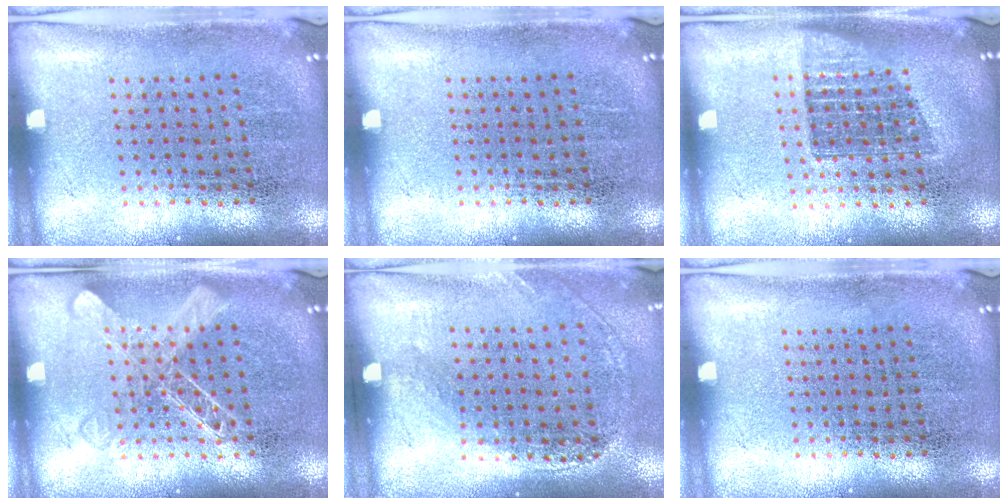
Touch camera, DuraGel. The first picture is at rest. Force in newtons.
{"total": 0.0}
{"total": 1.4, "press": 1.2, "slide": 0.8}
{"total": 2.1, "press": 2.1, "slide": 0.5}
{"total": 1.3, "press": 1.0, "slide": 0.8}
{"total": 0.0}